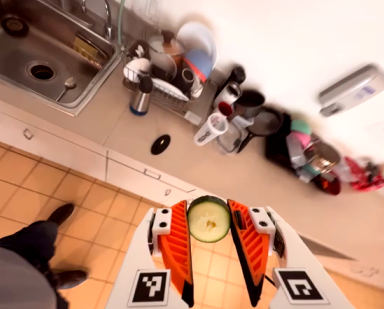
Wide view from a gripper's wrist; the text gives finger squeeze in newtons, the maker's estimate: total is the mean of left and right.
{"total": 7.8, "left": 7.8, "right": 7.8}